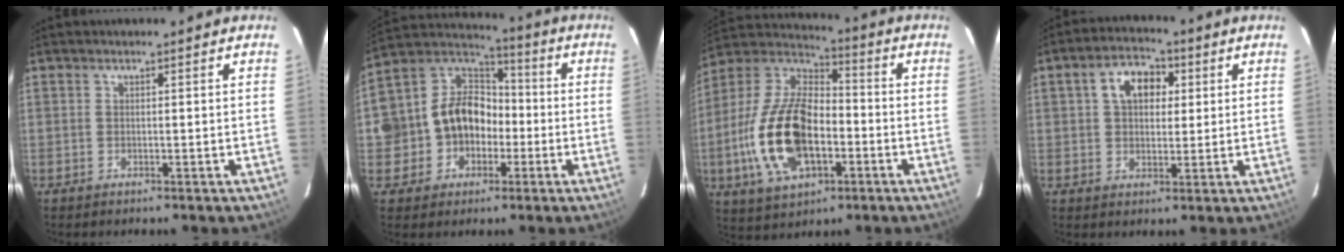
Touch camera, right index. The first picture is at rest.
{"total": 14.7, "force": [-2.8, 13.1, 6.0], "torque": [-0.157, 0.057, -0.036]}
{"total": 20.7, "force": [-5.3, 11.3, 16.6], "torque": [-0.356, 0.001, -0.090]}
{"total": 7.8, "force": [2.3, 5.3, 5.3], "torque": [-0.092, 0.028, 0.038]}